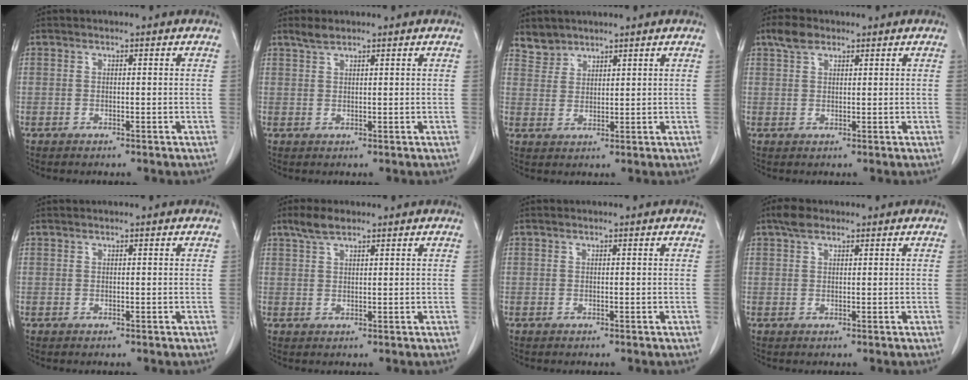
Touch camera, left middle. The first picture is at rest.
{"total": 1.7, "force": [1.5, 0.3, 0.8], "torque": [-0.021, 0.004, 0.035]}
{"total": 3.1, "force": [2.8, 1.3, -0.4], "torque": [0.013, 0.007, 0.053]}
{"total": 2.9, "force": [2.0, 1.5, 1.5], "torque": [-0.033, 0.009, 0.040]}
{"total": 0.0}
{"total": 3.4, "force": [2.6, 1.0, 2.0], "torque": [-0.048, 0.008, 0.052]}
{"total": 0.0}
{"total": 2.5, "force": [1.8, 1.1, 1.3], "torque": [-0.029, 0.011, 0.032]}